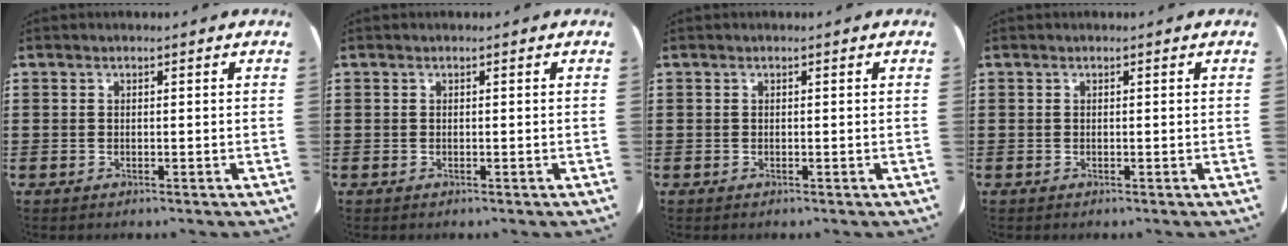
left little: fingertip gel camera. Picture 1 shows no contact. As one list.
[{"total": 0.0}, {"total": 0.0}, {"total": 0.0}]